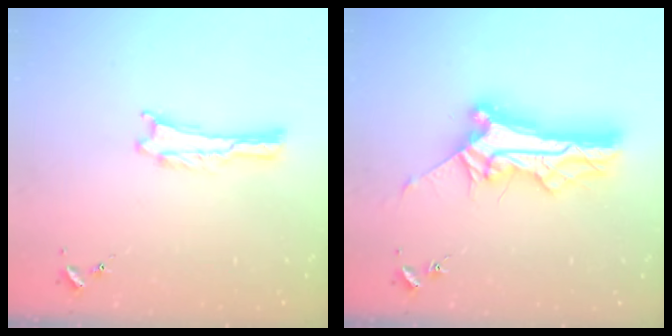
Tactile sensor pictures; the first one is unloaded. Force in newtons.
{"total": 10.4, "press": 10.3, "slide": 1.1}